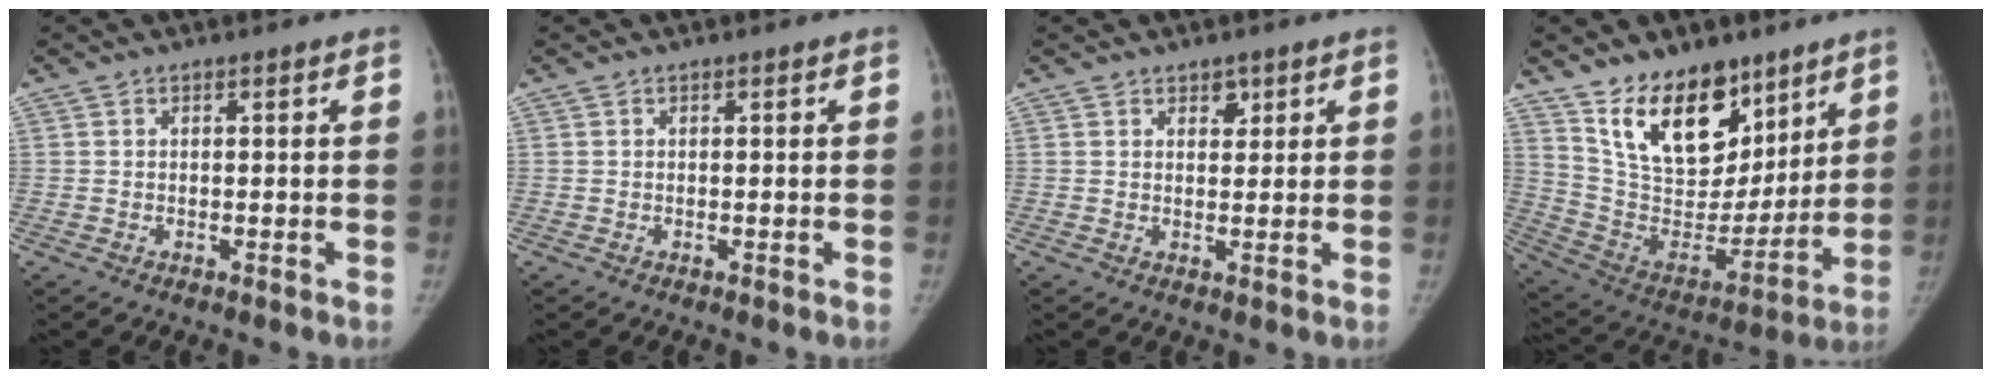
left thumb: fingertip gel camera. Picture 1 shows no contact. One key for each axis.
{"total": 0.0}
{"total": 2.1, "fx": 1.4, "fy": 1.4, "fz": 0.9, "tx": 0.003, "ty": -0.007, "tz": 0.019}
{"total": 21.0, "fx": 13.3, "fy": 11.7, "fz": 11.2, "tx": -0.138, "ty": -0.077, "tz": 0.242}